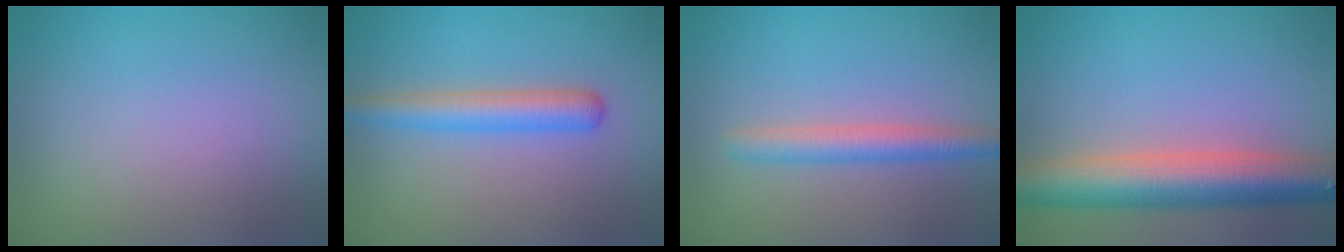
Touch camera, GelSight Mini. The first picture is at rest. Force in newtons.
{"total": 3.4, "press": 3.4, "slide": 0.2}
{"total": 2.9, "press": 2.9, "slide": 0.1}
{"total": 8.2, "press": 8.1, "slide": 0.3}